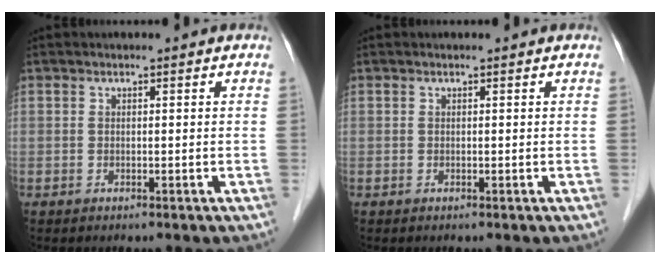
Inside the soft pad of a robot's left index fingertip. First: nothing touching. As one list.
[{"total": 0.0}]